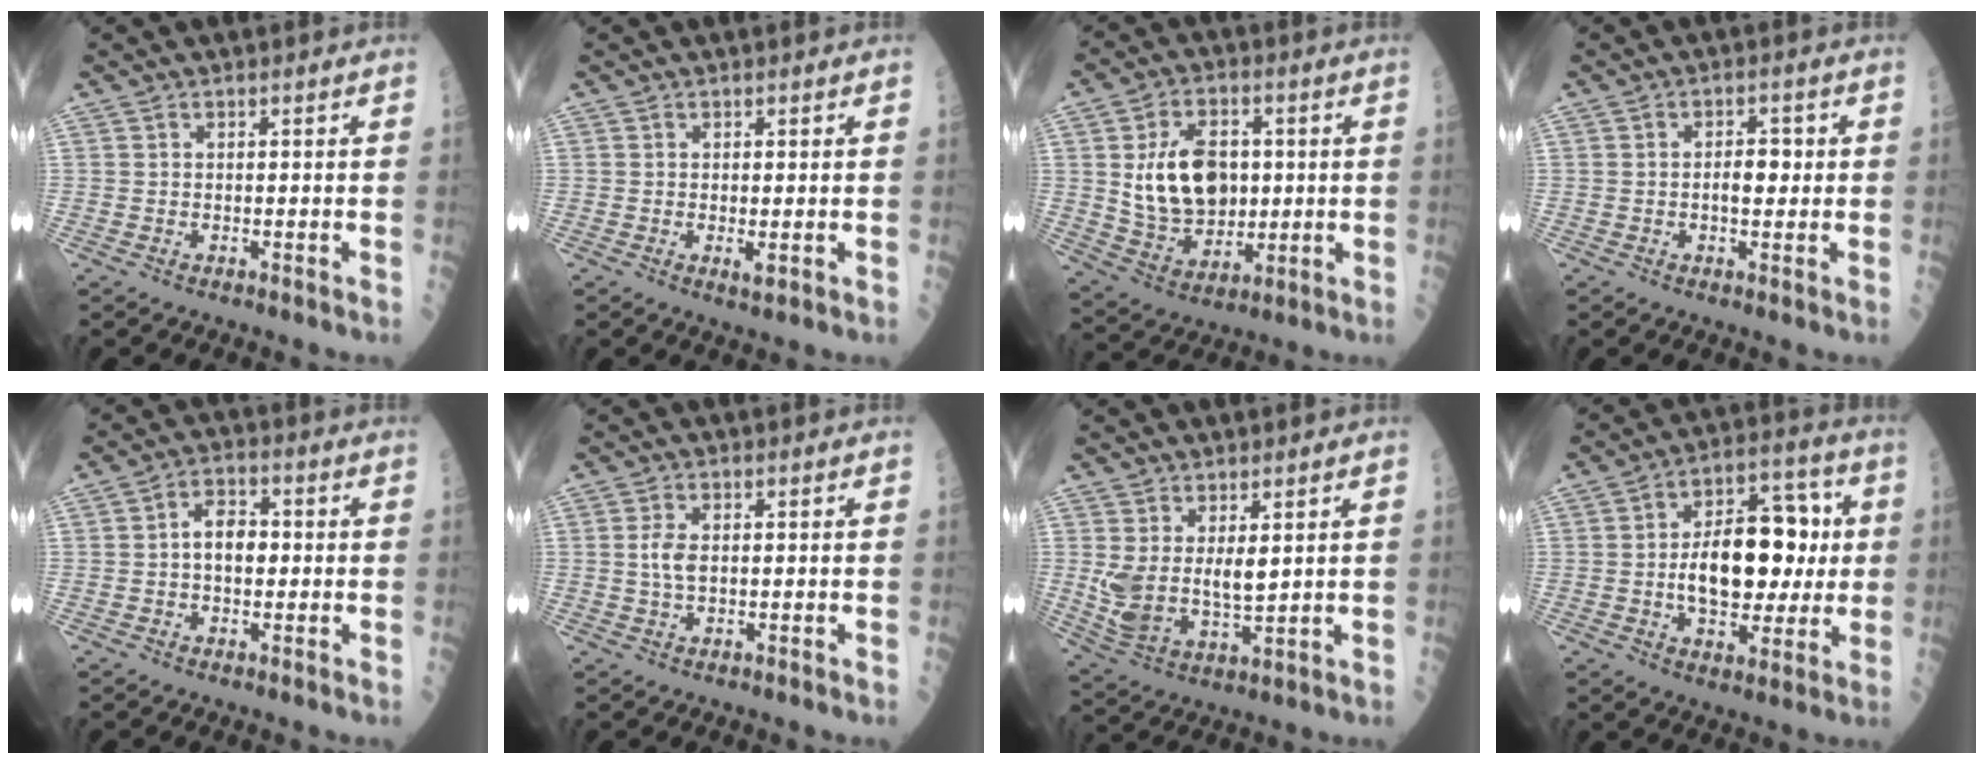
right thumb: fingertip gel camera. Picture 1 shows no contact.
{"total": 1.7, "force": [-0.2, 0.6, 1.5], "torque": [-0.027, -0.006, -0.001]}
{"total": 14.7, "force": [1.8, 9.8, 10.8], "torque": [-0.150, -0.006, 0.041]}
{"total": 3.9, "force": [0.0, 2.2, 3.3], "torque": [-0.041, 0.004, -0.002]}
{"total": 5.9, "force": [-0.1, 3.8, 4.6], "torque": [-0.058, 0.016, -0.009]}
{"total": 3.2, "force": [0.2, 1.6, 2.8], "torque": [-0.055, -0.001, 0.003]}
{"total": 9.1, "force": [2.3, 4.4, 7.6], "torque": [-0.147, -0.023, 0.060]}
{"total": 18.6, "force": [0.3, 10.7, 15.2], "torque": [-0.194, 0.023, 0.007]}